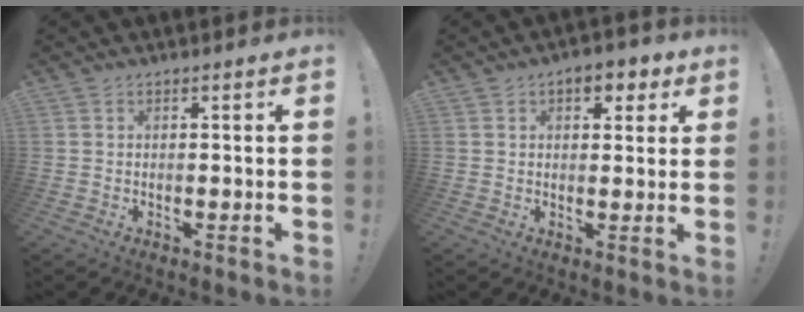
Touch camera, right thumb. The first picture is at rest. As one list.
[{"total": 5.3, "force": [2.7, 3.2, 3.3], "torque": [-0.027, -0.009, 0.041]}]